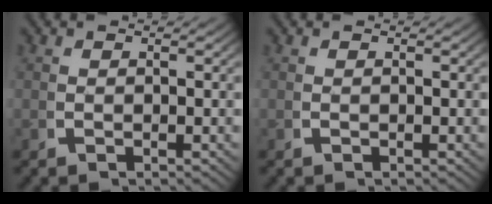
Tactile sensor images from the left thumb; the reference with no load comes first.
{"total": 0.0}